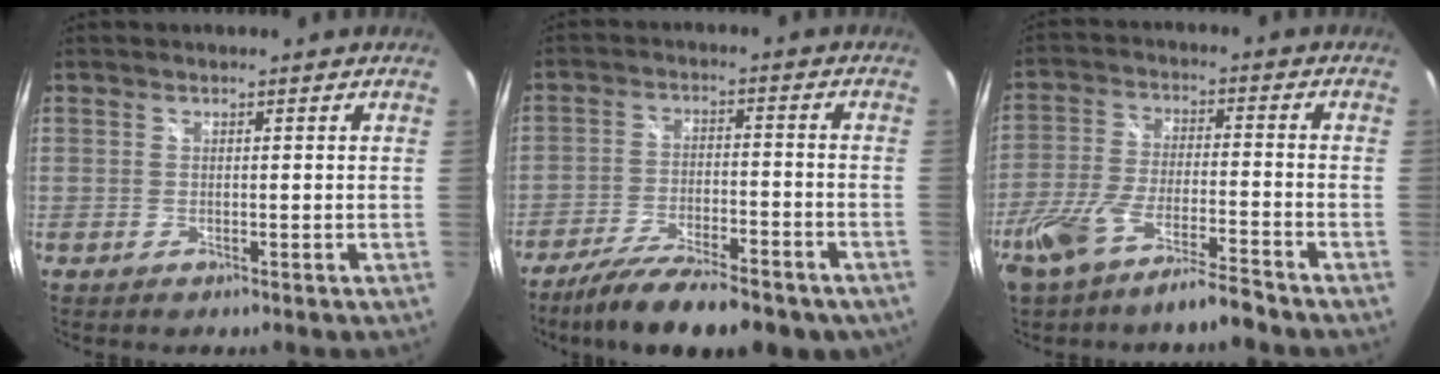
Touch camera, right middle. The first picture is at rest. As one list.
[{"total": 18.2, "force": [-14.1, 5.3, 10.1], "torque": [-0.183, -0.038, -0.209]}, {"total": 11.0, "force": [-8.5, 1.4, 6.8], "torque": [-0.151, -0.017, -0.153]}]